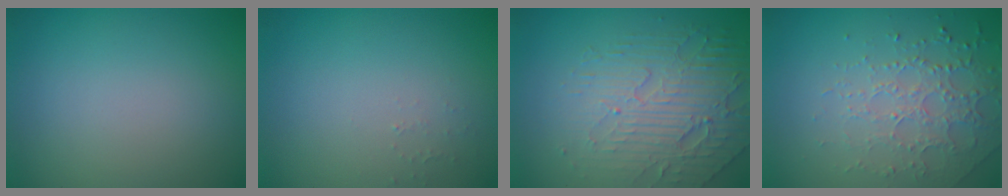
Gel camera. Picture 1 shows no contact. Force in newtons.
{"total": 0.5, "press": 0.5, "slide": 0.1}
{"total": 5.6, "press": 4.4, "slide": 3.4}
{"total": 2.6, "press": 2.4, "slide": 1.1}